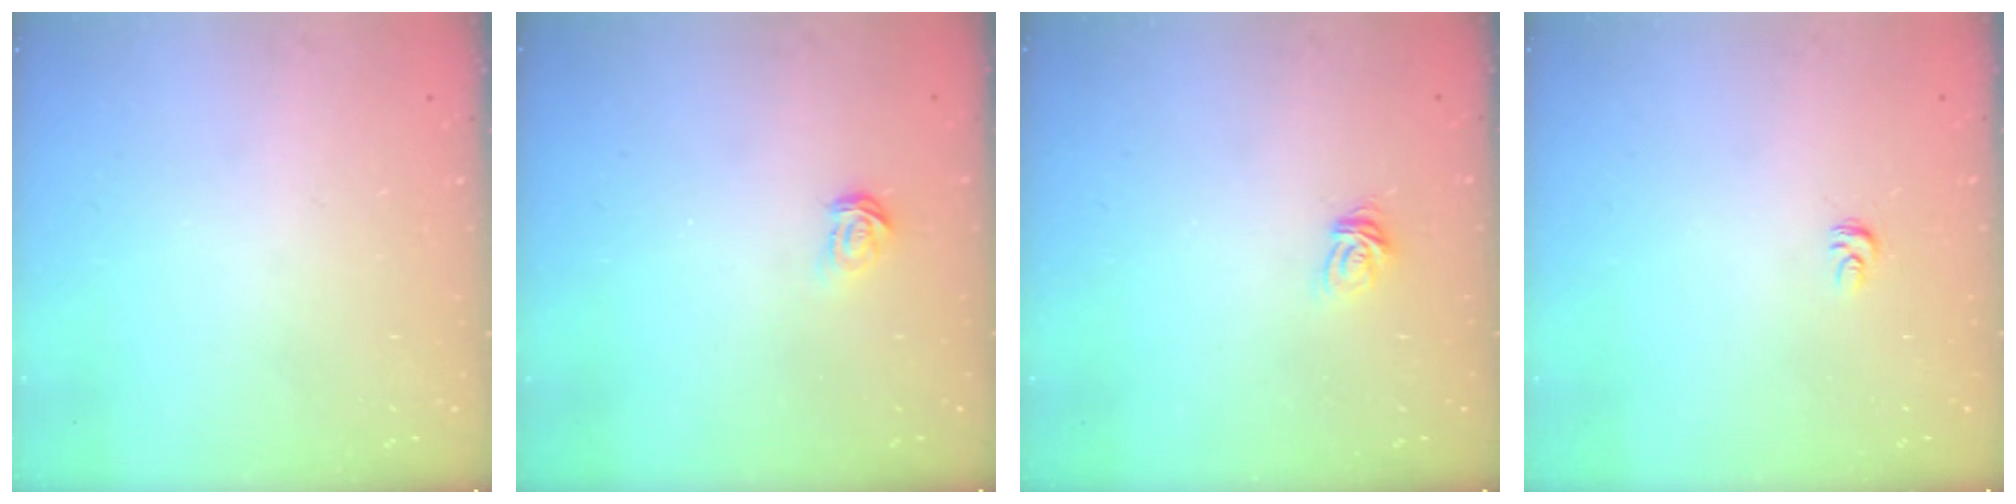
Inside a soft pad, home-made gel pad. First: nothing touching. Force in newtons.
{"total": 2.4, "press": 2.4, "slide": 0.2}
{"total": 5.0, "press": 5.0, "slide": 0.4}
{"total": 3.9, "press": 3.8, "slide": 0.4}